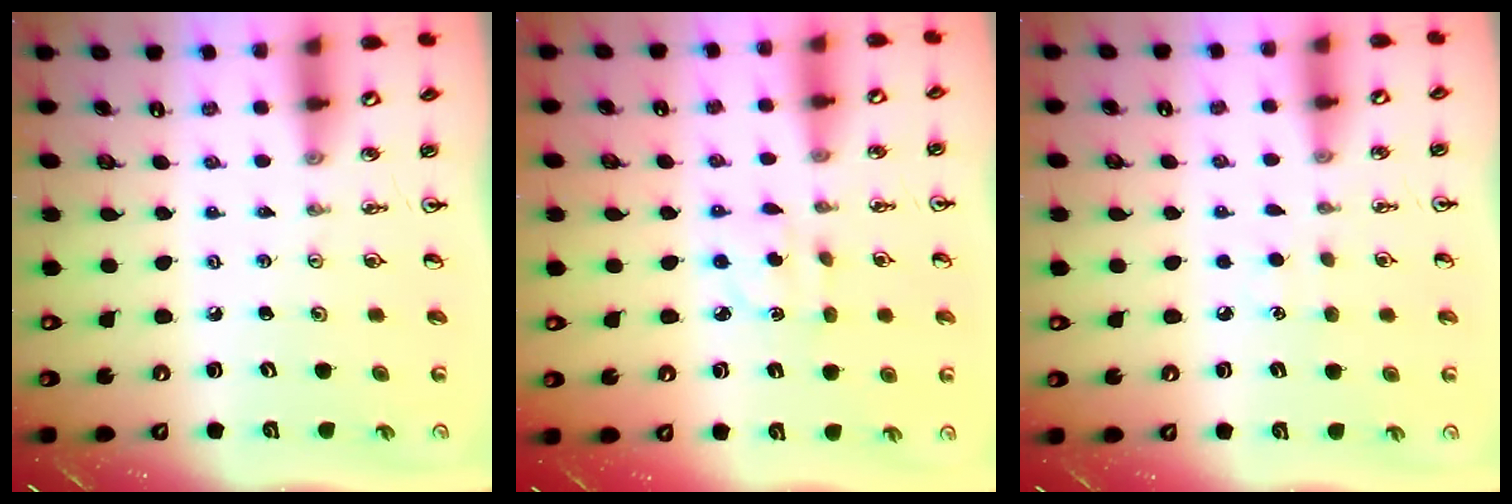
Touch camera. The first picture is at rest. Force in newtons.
{"total": 2.0, "press": 2.0, "slide": 0.4}
{"total": 4.2, "press": 4.1, "slide": 0.4}